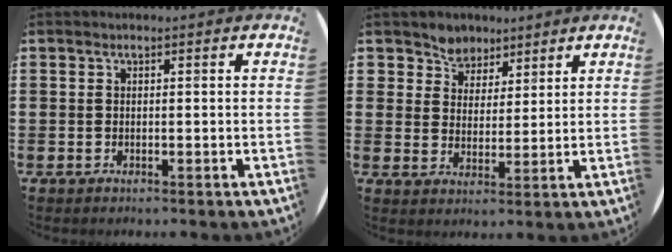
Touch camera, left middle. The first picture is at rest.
{"total": 4.7, "force": [3.8, 2.6, -0.5], "torque": [-0.014, -0.007, 0.070]}